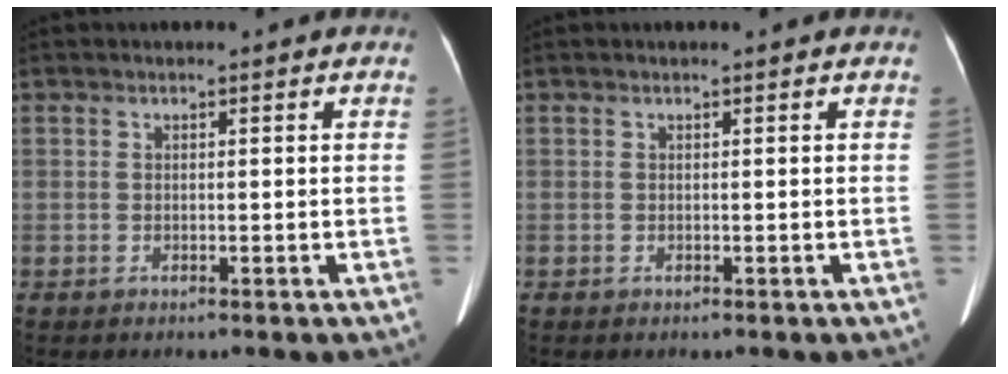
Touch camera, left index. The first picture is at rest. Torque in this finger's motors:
{"motor_torque": [-0.01, 0.07, -0.05, -0.01]}